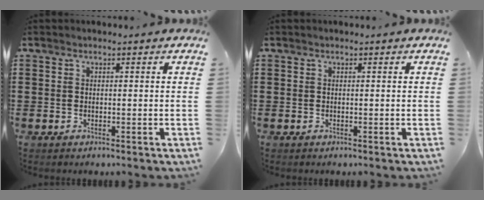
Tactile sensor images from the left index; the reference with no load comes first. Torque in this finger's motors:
{"motor_torque": [0.00, 0.01, 0.01, 0.00]}